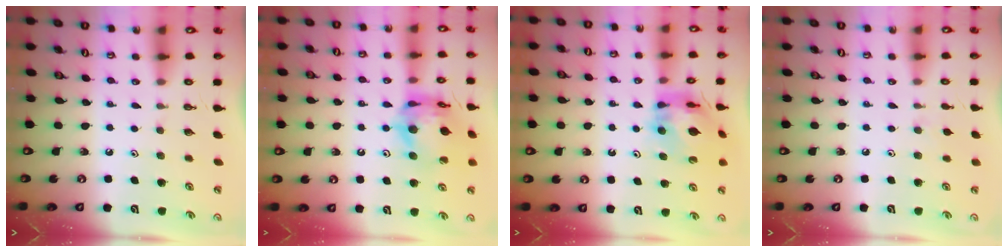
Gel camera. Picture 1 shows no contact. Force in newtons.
{"total": 15.6, "press": 15.5, "slide": 1.8}
{"total": 12.0, "press": 11.9, "slide": 1.6}
{"total": 4.7, "press": 4.7, "slide": 0.7}